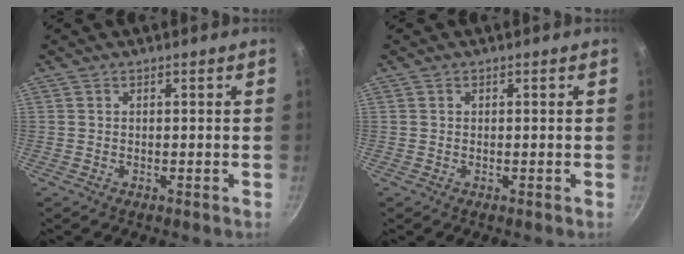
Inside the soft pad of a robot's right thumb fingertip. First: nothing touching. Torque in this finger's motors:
{"motor_torque": [-0.33, 0.04, -0.28, 0.13, 0.03]}